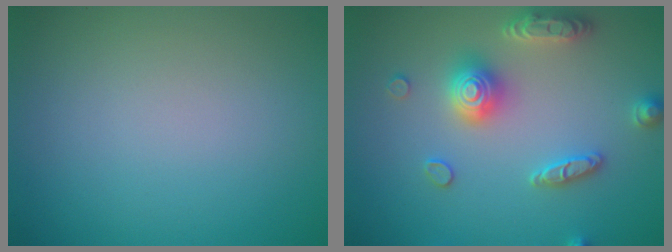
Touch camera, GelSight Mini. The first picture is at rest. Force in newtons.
{"total": 4.1, "press": 4.0, "slide": 0.8}